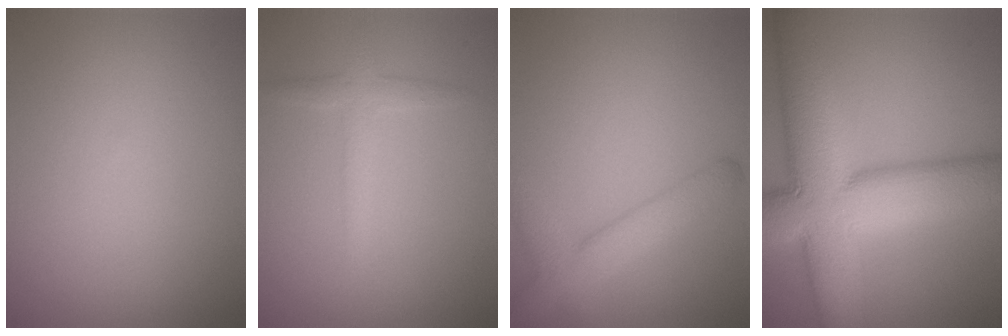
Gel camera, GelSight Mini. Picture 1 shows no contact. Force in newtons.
{"total": 1.9, "press": 1.9, "slide": 0.0}
{"total": 4.1, "press": 4.1, "slide": 0.3}
{"total": 13.4, "press": 13.4, "slide": 1.0}